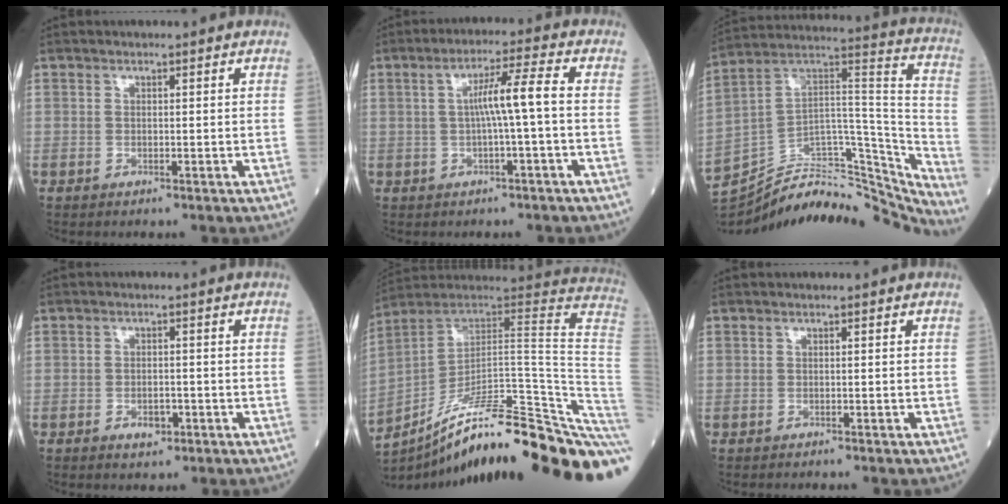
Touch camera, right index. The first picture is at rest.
{"total": 5.9, "force": [-0.2, -0.6, 5.9], "torque": [-0.100, 0.014, -0.001]}
{"total": 28.8, "force": [-25.9, 6.7, 10.7], "torque": [-0.158, 0.043, -0.387]}
{"total": 2.6, "force": [-1.3, 1.4, 1.8], "torque": [-0.027, 0.003, -0.015]}
{"total": 33.3, "force": [-25.4, 0.4, 21.6], "torque": [-0.170, -0.004, -0.357]}
{"total": 0.6, "force": [-0.5, 0.0, 0.3], "torque": [-0.004, -0.001, -0.009]}